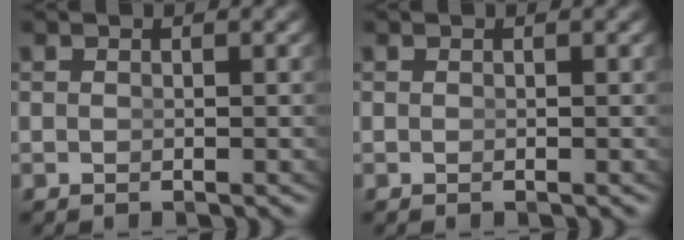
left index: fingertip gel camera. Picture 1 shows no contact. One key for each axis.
{"total": 0.0}